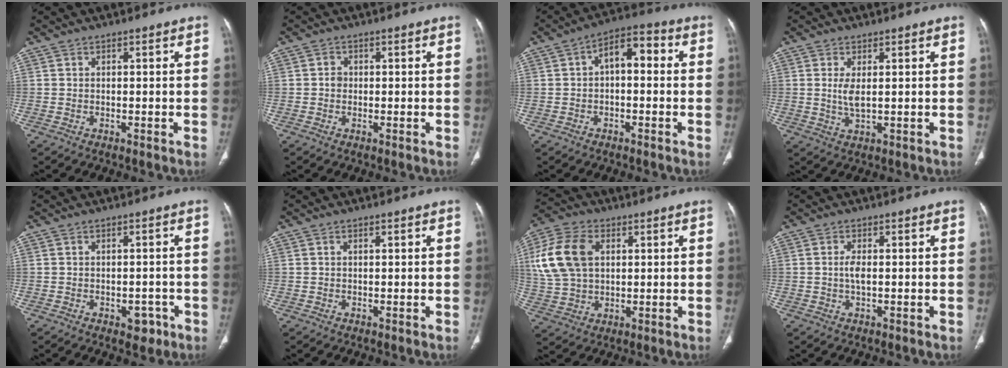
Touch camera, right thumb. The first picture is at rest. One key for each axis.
{"total": 1.3, "fx": -0.1, "fy": 1.2, "fz": 0.6, "tx": -0.003, "ty": 0.005, "tz": -0.005}
{"total": 7.1, "fx": 0.4, "fy": 4.0, "fz": 5.8, "tx": -0.068, "ty": 0.030, "tz": -0.007}
{"total": 3.3, "fx": 0.5, "fy": 1.1, "fz": 3.0, "tx": -0.068, "ty": -0.011, "tz": 0.016}
{"total": 3.3, "fx": -1.5, "fy": 2.1, "fz": 2.0, "tx": -0.006, "ty": 0.008, "tz": -0.015}
{"total": 0.6, "fx": 0.3, "fy": 0.3, "fz": 0.4, "tx": -0.008, "ty": 0.001, "tz": 0.004}
{"total": 14.1, "fx": 3.4, "fy": 9.4, "fz": 9.9, "tx": -0.199, "ty": 0.007, "tz": 0.067}
{"total": 2.2, "fx": 0.0, "fy": 0.8, "fz": 2.0, "tx": -0.046, "ty": 0.001, "tz": 0.000}